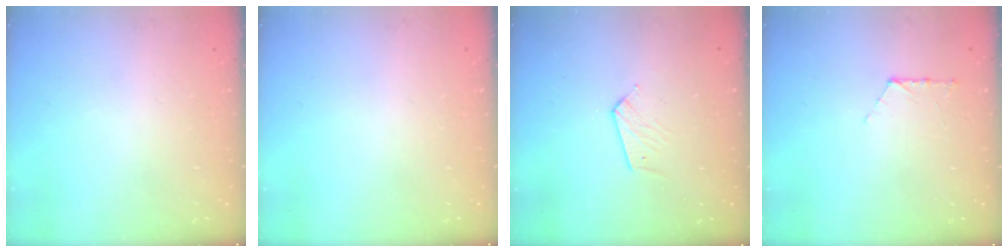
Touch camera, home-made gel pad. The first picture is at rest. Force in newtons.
{"total": 0.0}
{"total": 3.9, "press": 3.9, "slide": 0.3}
{"total": 6.8, "press": 6.7, "slide": 0.6}